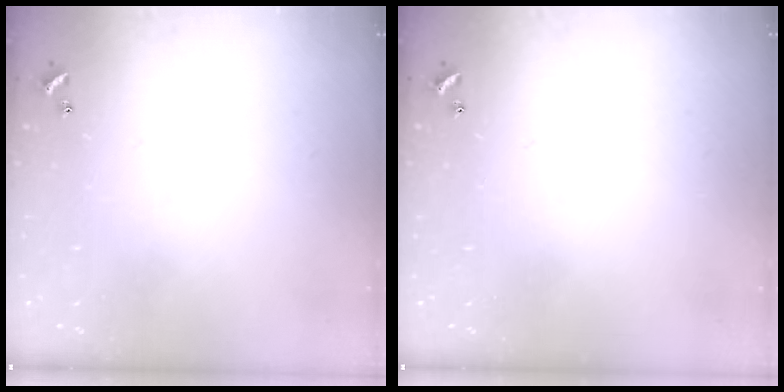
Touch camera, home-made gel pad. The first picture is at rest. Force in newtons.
{"total": 0.0}